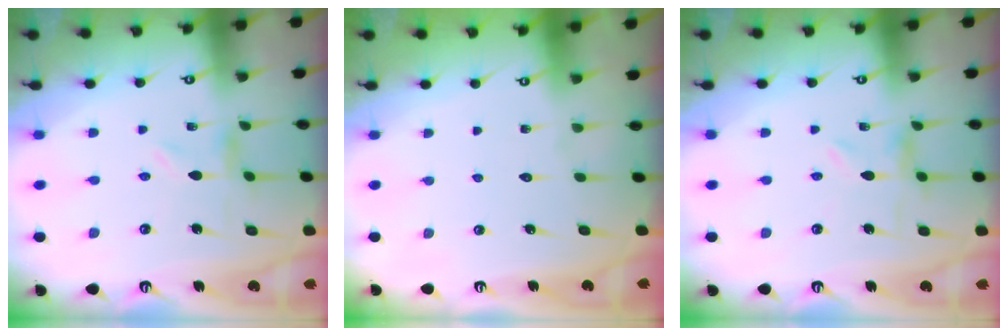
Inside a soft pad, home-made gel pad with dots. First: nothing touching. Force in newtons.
{"total": 1.6, "press": 1.6, "slide": 0.2}
{"total": 0.9, "press": 0.9, "slide": 0.3}